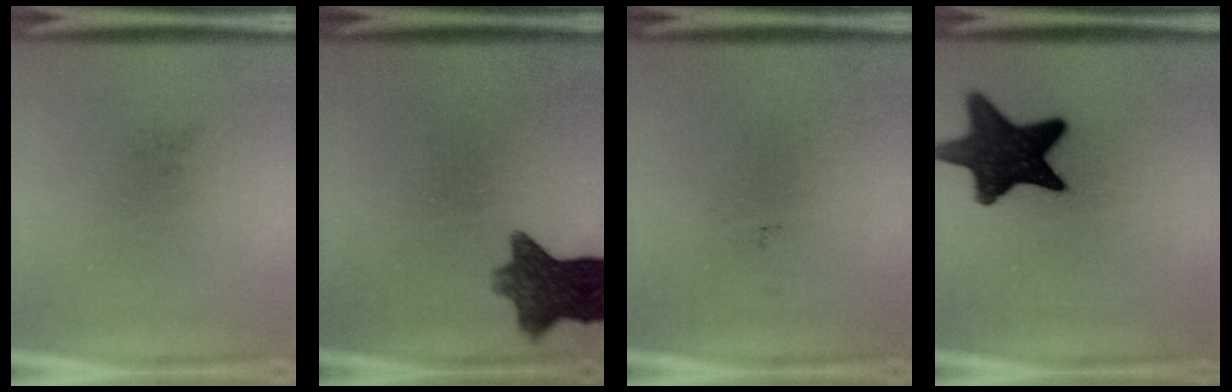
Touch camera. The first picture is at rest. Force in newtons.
{"total": 9.4}
{"total": 0.0}
{"total": 14.8}